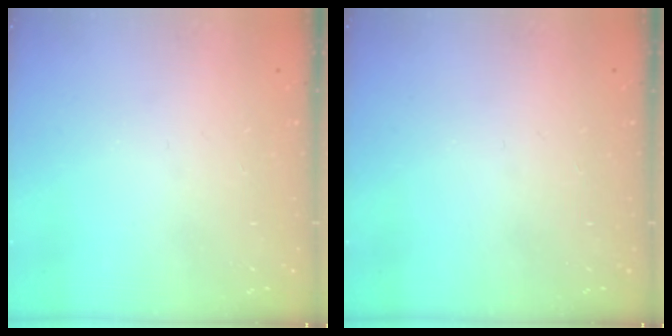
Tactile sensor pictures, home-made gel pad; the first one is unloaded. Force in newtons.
{"total": 0.0}